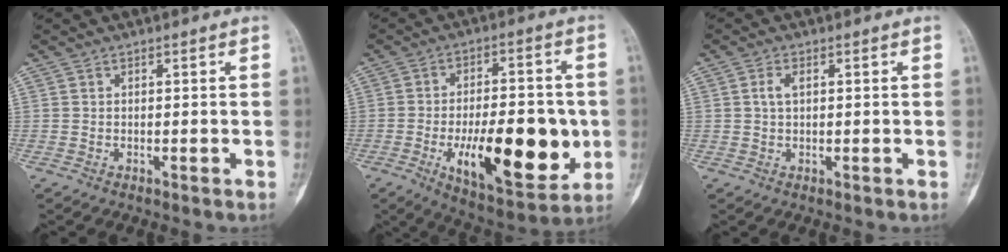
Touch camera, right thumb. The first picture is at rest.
{"total": 21.7, "force": [-4.6, 9.2, 19.1], "torque": [-0.258, -0.001, -0.054]}
{"total": 2.3, "force": [0.5, 1.3, 1.9], "torque": [-0.042, 0.005, 0.010]}